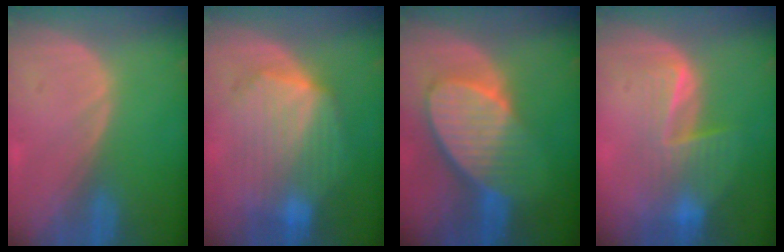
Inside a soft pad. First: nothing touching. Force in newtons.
{"total": 9.4, "press": 9.4, "slide": 0.5}
{"total": 9.4, "press": 8.3, "slide": 4.6}
{"total": 6.8, "press": 6.3, "slide": 2.4}